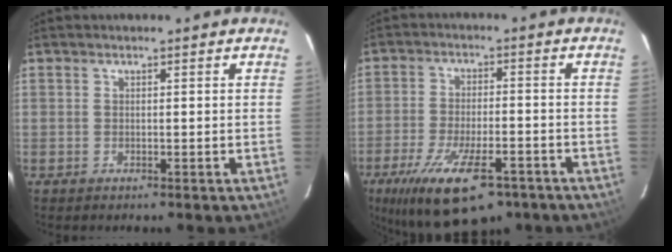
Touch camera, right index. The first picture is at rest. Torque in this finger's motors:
{"motor_torque": [1.50, -0.64, 0.71, 0.15]}